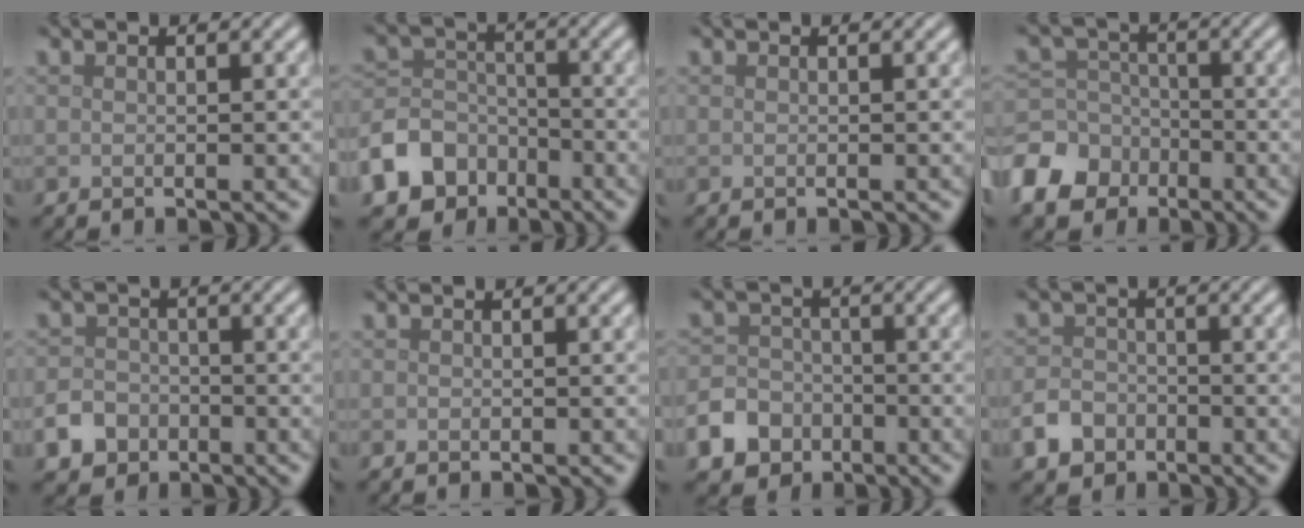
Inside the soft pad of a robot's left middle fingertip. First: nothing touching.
{"total": 8.5, "force": [-5.2, 6.4, 2.2], "torque": [-0.037, -0.018, -0.112]}
{"total": 0.0}
{"total": 7.7, "force": [-4.5, 5.7, 2.5], "torque": [-0.055, -0.010, -0.100]}
{"total": 3.5, "force": [-1.9, 2.7, 1.1], "torque": [-0.014, -0.004, -0.037]}
{"total": 0.0}
{"total": 6.9, "force": [-4.0, 5.4, 1.5], "torque": [-0.018, -0.023, -0.087]}
{"total": 3.2, "force": [-1.8, 2.4, 1.2], "torque": [-0.021, -0.002, -0.037]}